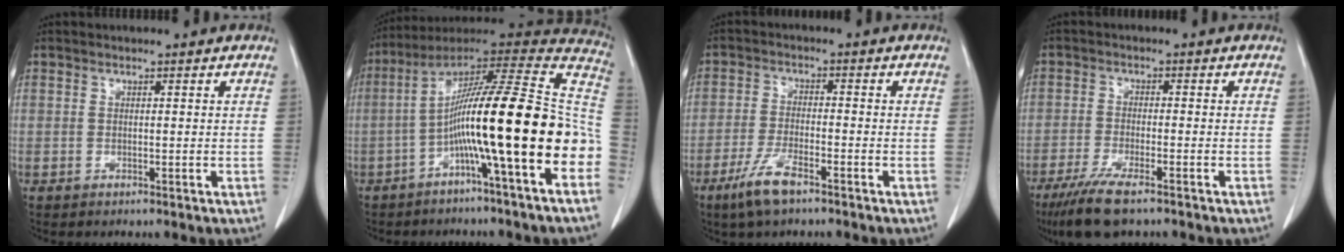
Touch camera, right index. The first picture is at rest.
{"total": 23.8, "force": [-5.9, -0.2, 23.0], "torque": [-0.322, 0.019, -0.106]}
{"total": 6.3, "force": [-4.3, 1.2, 4.5], "torque": [-0.101, -0.009, -0.079]}
{"total": 8.0, "force": [-5.8, 1.1, 5.4], "torque": [-0.097, -0.020, -0.096]}